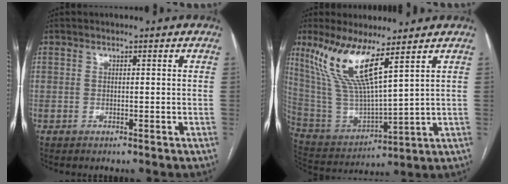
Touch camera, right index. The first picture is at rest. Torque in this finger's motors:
{"motor_torque": [1.27, 0.87, 0.45, 0.21]}